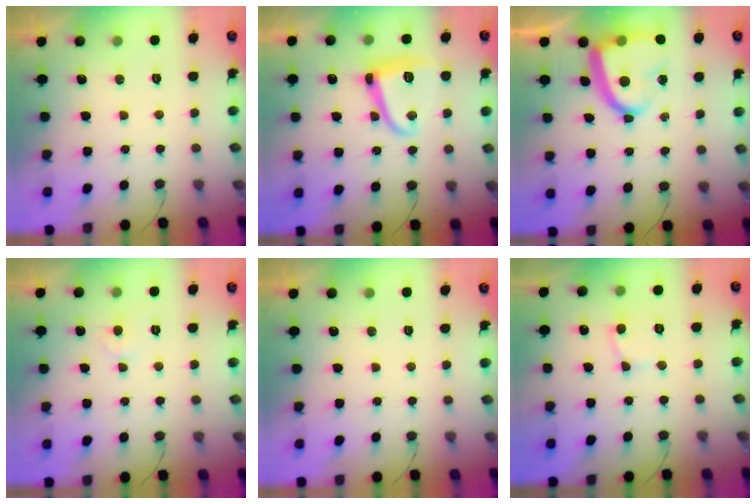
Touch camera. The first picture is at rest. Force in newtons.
{"total": 10.6, "press": 10.5, "slide": 0.9}
{"total": 14.0, "press": 13.9, "slide": 1.5}
{"total": 3.3, "press": 3.3, "slide": 0.4}
{"total": 0.0}
{"total": 2.4, "press": 2.4, "slide": 0.1}